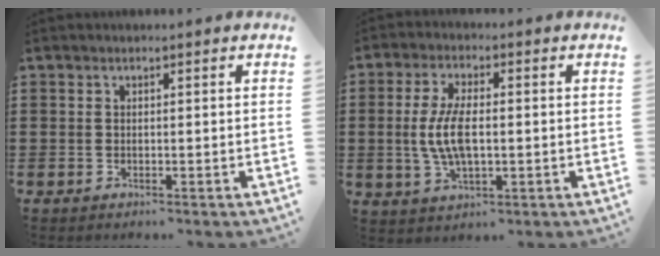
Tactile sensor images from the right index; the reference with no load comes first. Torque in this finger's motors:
{"motor_torque": [2.14, 0.00, 0.26, 0.19]}